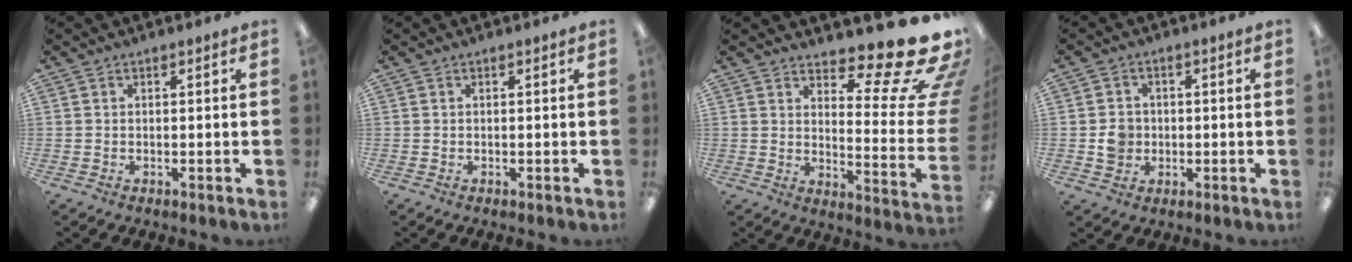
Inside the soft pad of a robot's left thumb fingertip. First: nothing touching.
{"total": 0.0}
{"total": 16.3, "force": [12.1, 4.3, 10.1], "torque": [-0.120, -0.111, 0.196]}
{"total": 4.9, "force": [-0.6, 4.5, 1.7], "torque": [-0.018, 0.004, -0.012]}